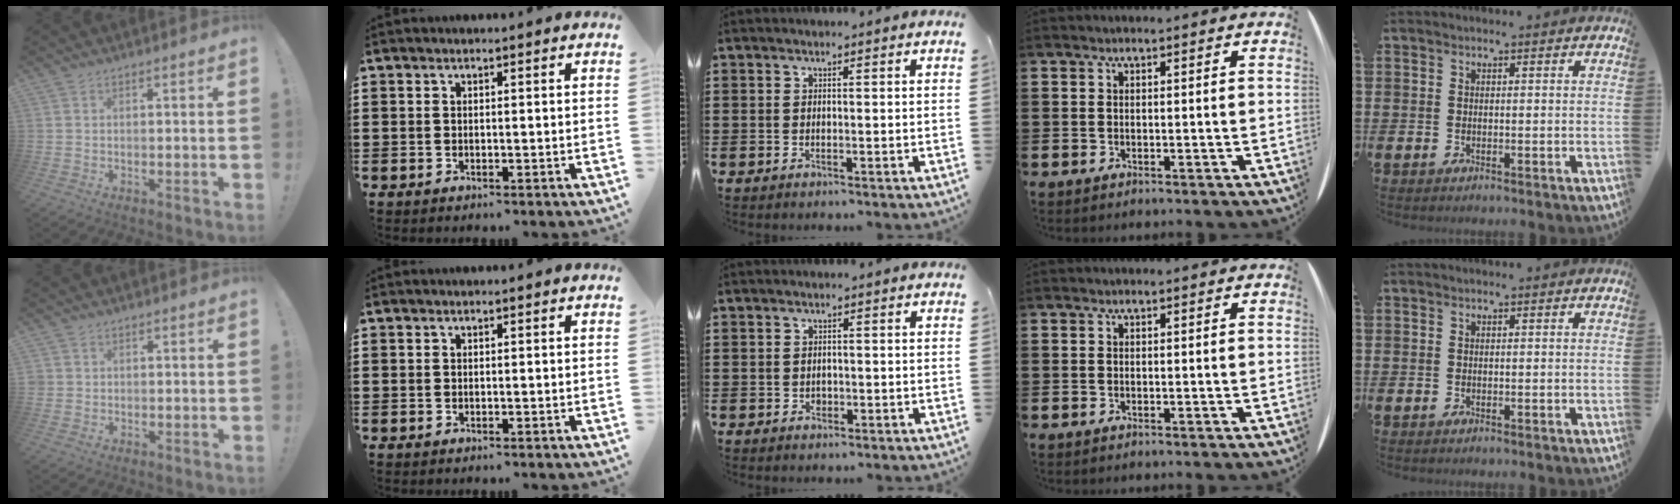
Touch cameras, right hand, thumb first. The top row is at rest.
{"thumb": {"total": 1.1, "force": [0.1, 1.0, 0.3], "torque": [-0.005, 0.001, 0.004]}, "middle": {"total": 0.8, "force": [-0.2, 0.7, 0.3], "torque": [-0.008, 0.003, -0.005]}}